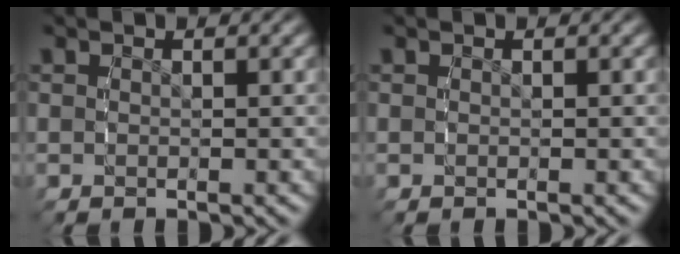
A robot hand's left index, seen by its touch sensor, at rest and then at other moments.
{"total": 0.0}